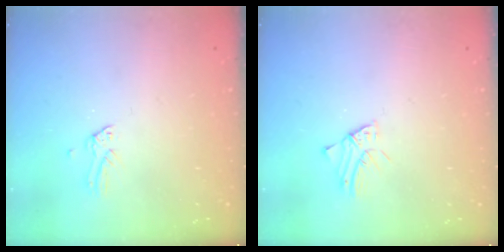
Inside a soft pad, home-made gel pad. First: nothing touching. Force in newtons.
{"total": 1.2, "press": 1.2, "slide": 0.1}